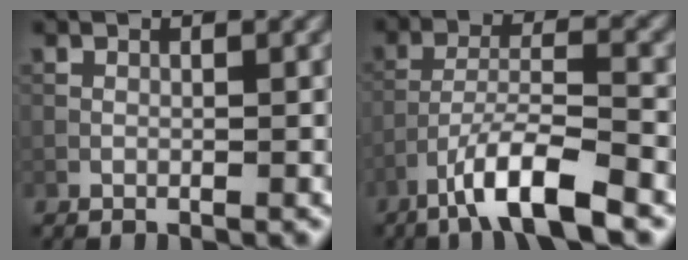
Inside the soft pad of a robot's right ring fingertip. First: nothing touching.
{"total": 7.3, "force": [-4.8, 1.4, 5.3], "torque": [-0.093, 0.002, -0.088]}